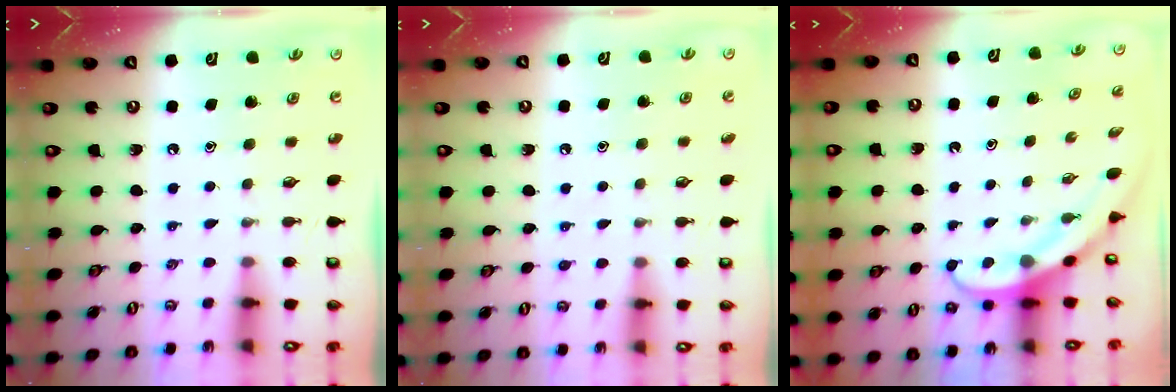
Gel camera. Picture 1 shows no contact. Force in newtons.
{"total": 3.9, "press": 3.9, "slide": 0.4}
{"total": 3.9, "press": 3.9, "slide": 0.3}